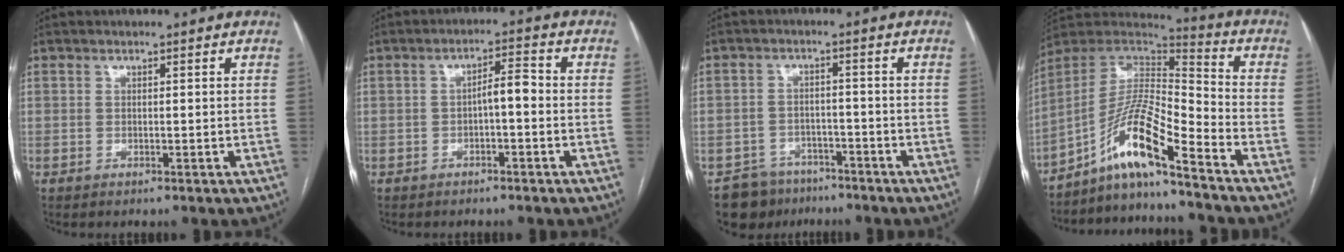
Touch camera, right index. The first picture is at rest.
{"total": 3.6, "force": [-0.7, 0.9, 3.4], "torque": [-0.053, 0.014, -0.009]}
{"total": 8.9, "force": [-6.9, 5.5, 1.1], "torque": [-0.019, 0.021, -0.108]}
{"total": 12.1, "force": [-8.3, 0.5, 8.7], "torque": [-0.168, 0.017, -0.155]}